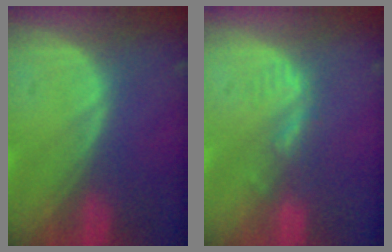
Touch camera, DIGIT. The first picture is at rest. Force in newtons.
{"total": 2.0, "press": 2.0, "slide": 0.3}